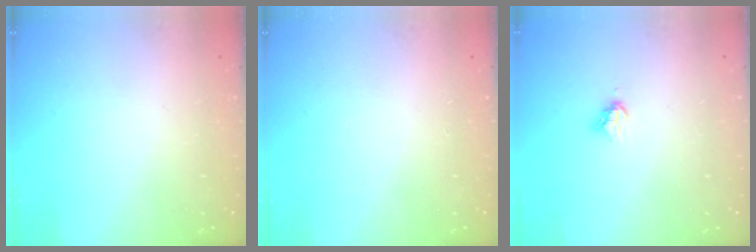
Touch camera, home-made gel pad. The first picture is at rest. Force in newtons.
{"total": 1.7, "press": 1.7, "slide": 0.2}
{"total": 3.9, "press": 3.9, "slide": 0.4}